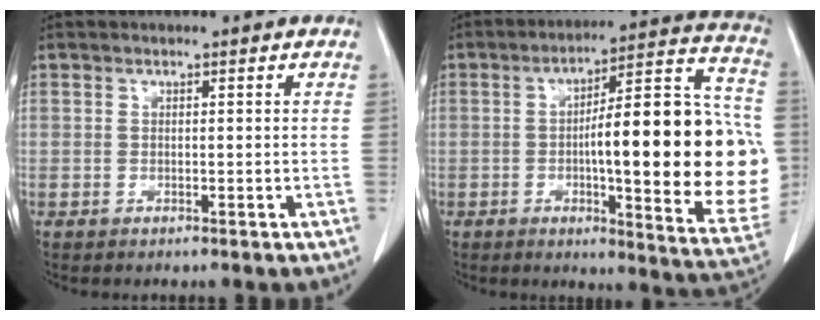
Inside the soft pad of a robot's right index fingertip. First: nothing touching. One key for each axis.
{"total": 25.7, "fx": -1.7, "fy": 4.4, "fz": 25.3, "tx": -0.271, "ty": 0.025, "tz": -0.019}